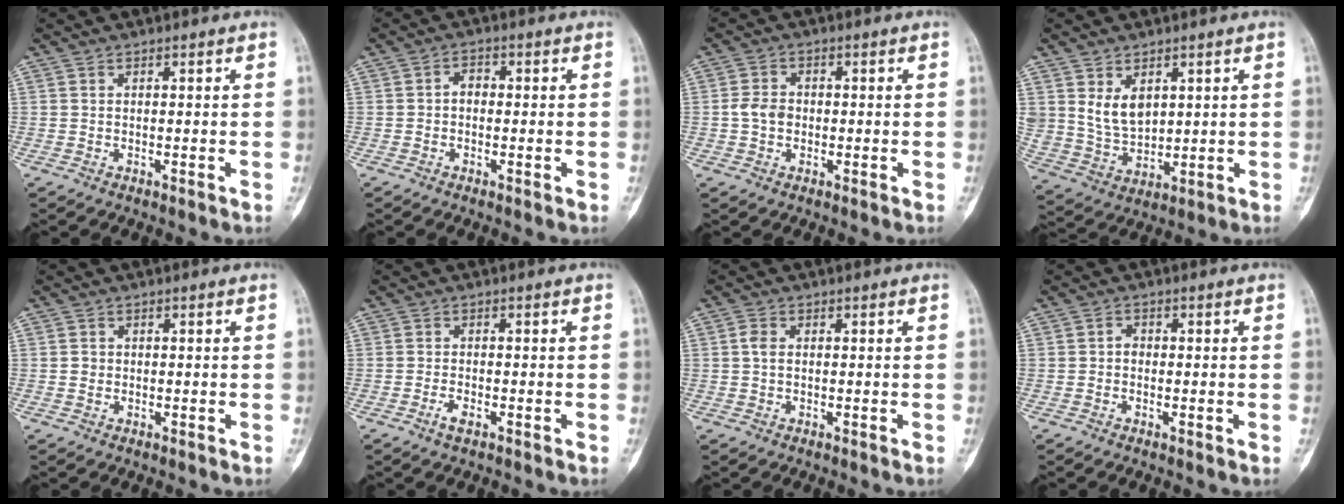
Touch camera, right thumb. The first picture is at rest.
{"total": 2.3, "force": [-0.2, 1.6, 1.7], "torque": [-0.014, 0.006, -0.013]}
{"total": 3.7, "force": [-0.3, 3.0, 2.1], "torque": [-0.029, 0.009, -0.011]}
{"total": 7.6, "force": [2.9, 5.2, 4.8], "torque": [-0.072, -0.023, 0.072]}
{"total": 1.2, "force": [-0.1, 1.1, 0.4], "torque": [-0.002, 0.003, 0.000]}
{"total": 1.8, "force": [-1.0, 0.7, 1.3], "torque": [-0.029, 0.003, -0.021]}
{"total": 2.1, "force": [0.3, 1.5, 1.5], "torque": [-0.031, 0.004, 0.003]}
{"total": 1.6, "force": [-0.2, 1.2, 1.1], "torque": [-0.007, 0.004, -0.011]}